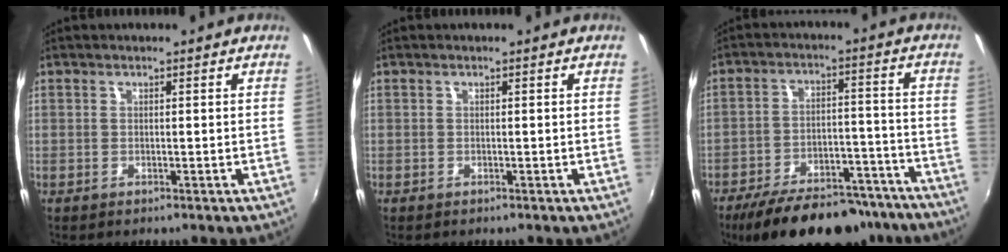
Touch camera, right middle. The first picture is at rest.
{"total": 0.0}
{"total": 22.5, "force": [-18.4, 8.3, 10.0], "torque": [-0.181, 0.008, -0.245]}